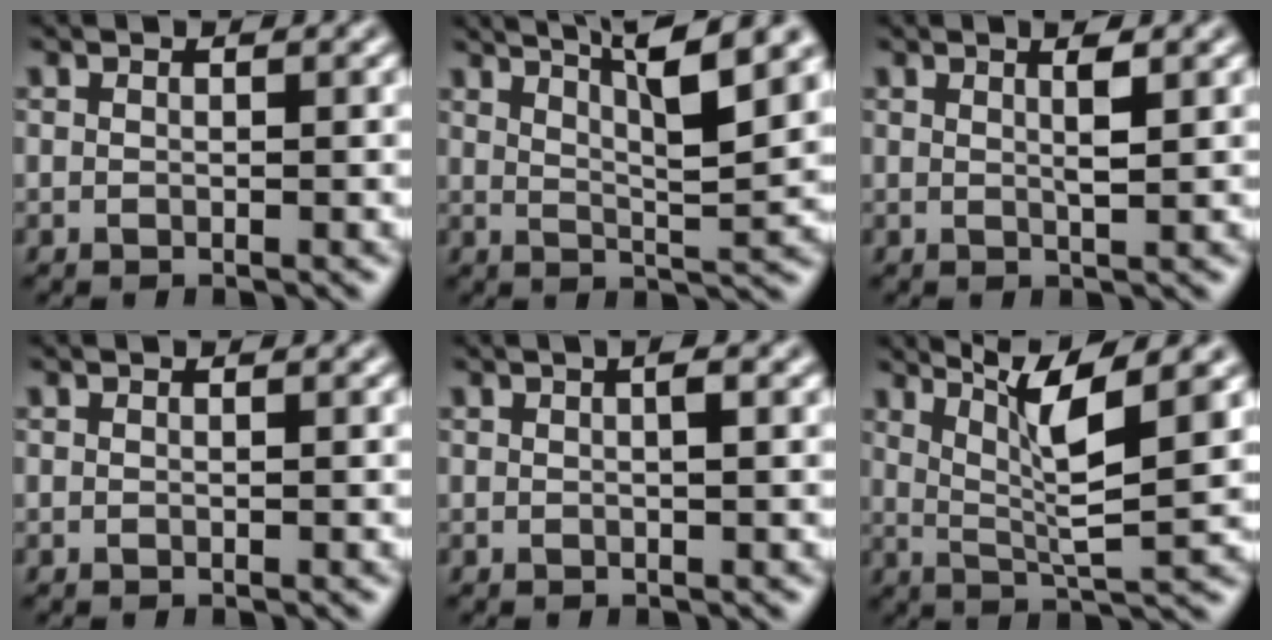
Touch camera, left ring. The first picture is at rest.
{"total": 8.1, "force": [5.2, 1.6, 6.0], "torque": [-0.103, 0.023, 0.074]}
{"total": 1.5, "force": [0.3, 0.1, 1.4], "torque": [-0.022, -0.001, 0.010]}
{"total": 0.0}
{"total": 1.4, "force": [0.2, 0.4, 1.3], "torque": [-0.007, 0.003, -0.001]}
{"total": 6.4, "force": [2.5, 1.1, 5.8], "torque": [-0.108, 0.001, 0.056]}